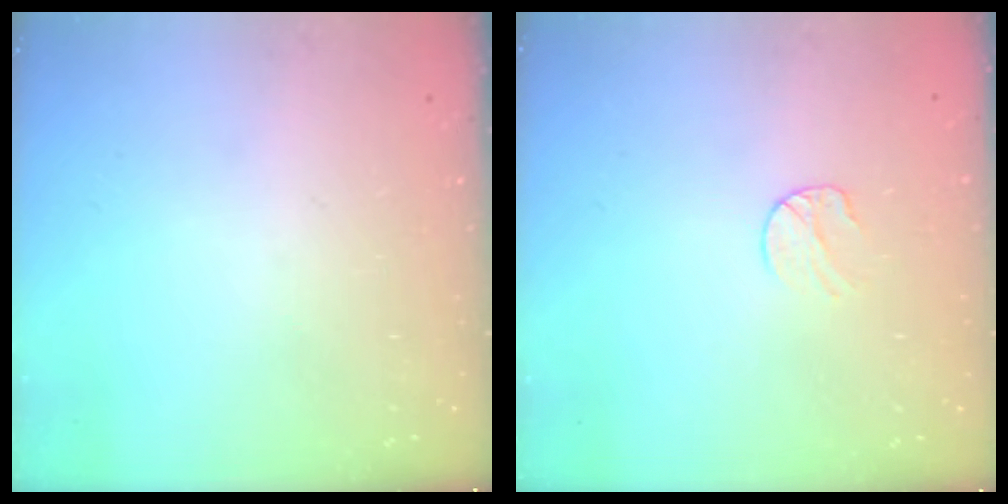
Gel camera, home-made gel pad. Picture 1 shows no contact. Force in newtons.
{"total": 5.7, "press": 5.6, "slide": 0.6}